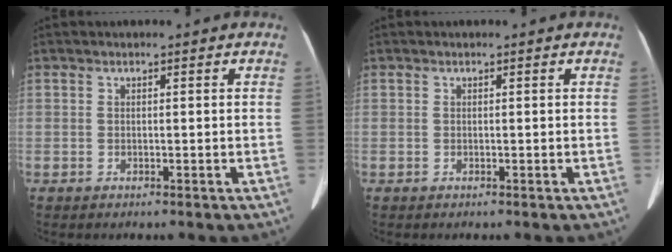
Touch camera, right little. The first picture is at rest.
{"total": 0.0}